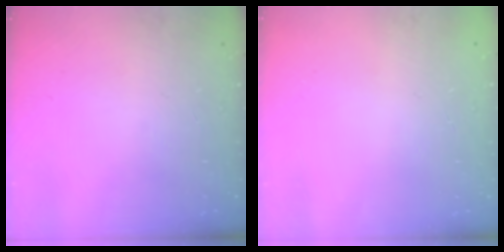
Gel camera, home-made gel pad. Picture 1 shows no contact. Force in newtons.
{"total": 0.0}